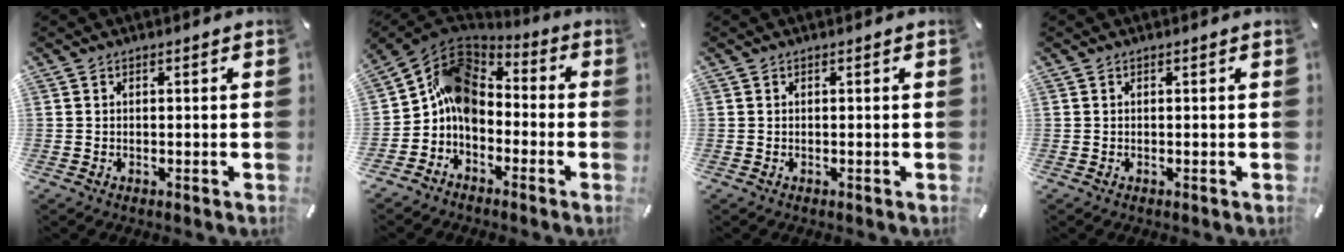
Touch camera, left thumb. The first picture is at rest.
{"total": 10.7, "force": [-2.4, 8.9, 5.4], "torque": [-0.116, 0.029, -0.043]}
{"total": 0.0}
{"total": 0.0}